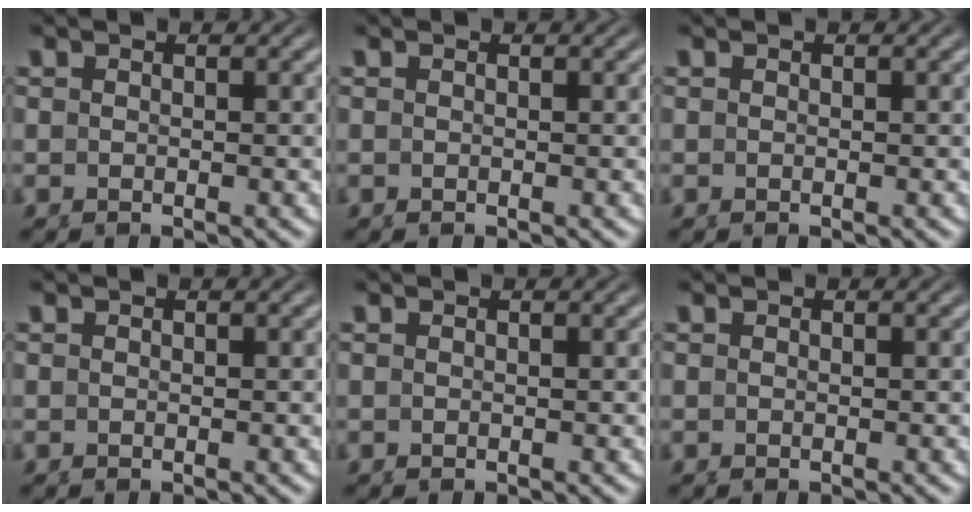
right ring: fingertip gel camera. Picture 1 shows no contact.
{"total": 0.0}
{"total": 0.0}
{"total": 0.0}
{"total": 0.0}
{"total": 0.0}